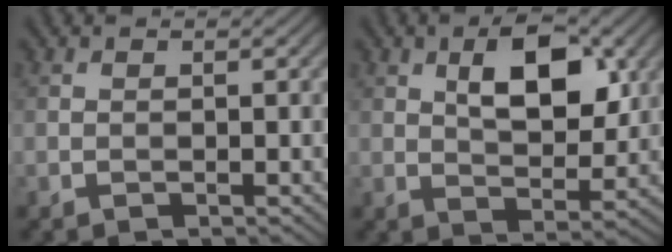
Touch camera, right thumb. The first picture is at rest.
{"total": 8.2, "force": [2.8, 4.1, 6.6], "torque": [-0.106, 0.002, 0.046]}